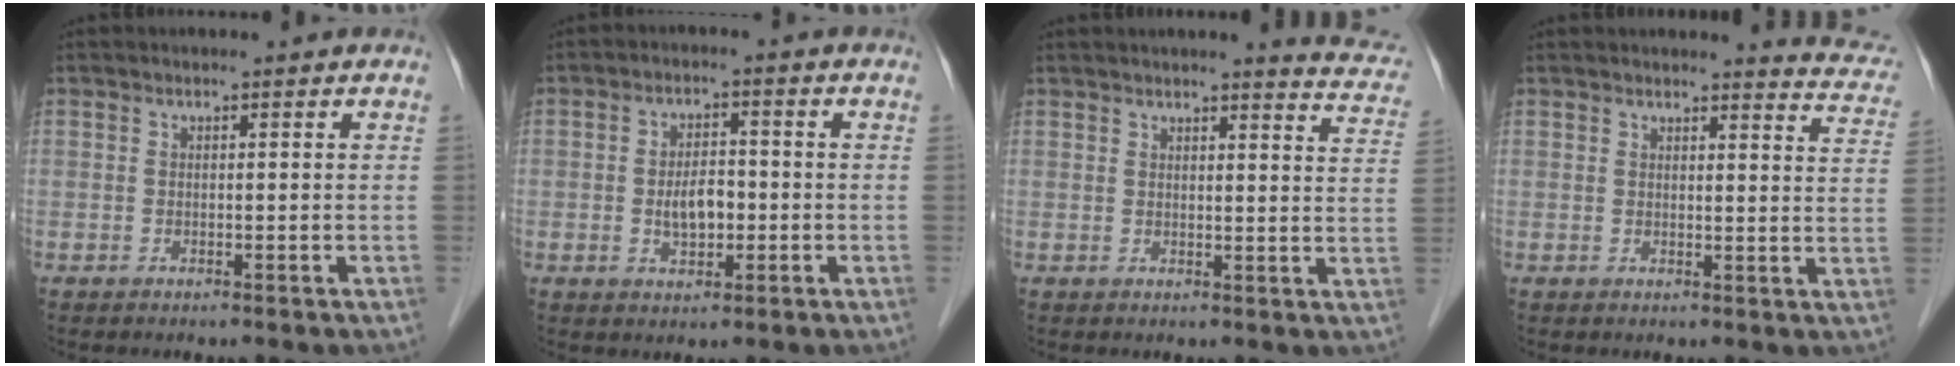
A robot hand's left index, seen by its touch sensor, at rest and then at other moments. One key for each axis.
{"total": 4.6, "fx": -1.0, "fy": 2.4, "fz": 3.8, "tx": -0.069, "ty": 0.003, "tz": -0.014}
{"total": 8.7, "fx": 8.3, "fy": 0.5, "fz": 2.5, "tx": -0.011, "ty": -0.031, "tz": 0.069}
{"total": 7.7, "fx": 7.6, "fy": 0.7, "fz": 1.0, "tx": 0.008, "ty": -0.041, "tz": 0.056}